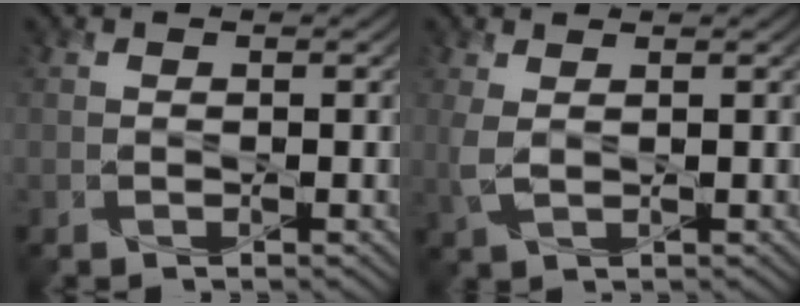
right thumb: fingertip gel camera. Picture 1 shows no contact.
{"total": 2.4, "force": [0.9, 0.9, 2.0], "torque": [-0.061, -0.001, 0.018]}